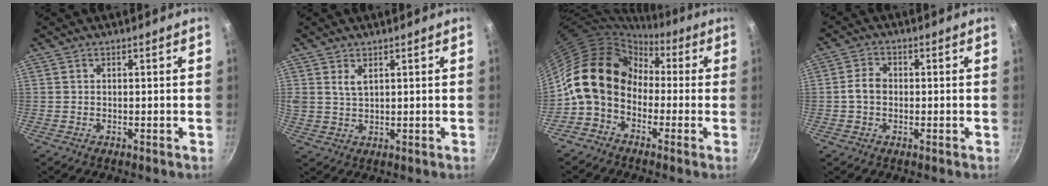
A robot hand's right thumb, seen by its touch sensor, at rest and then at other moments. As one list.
[{"total": 2.9, "force": [1.4, 1.6, 2.0], "torque": [-0.034, -0.008, 0.030]}, {"total": 14.5, "force": [-0.7, 11.3, 9.1], "torque": [-0.128, 0.042, -0.035]}, {"total": 3.9, "force": [-0.3, 3.0, 2.5], "torque": [-0.038, 0.016, -0.012]}]